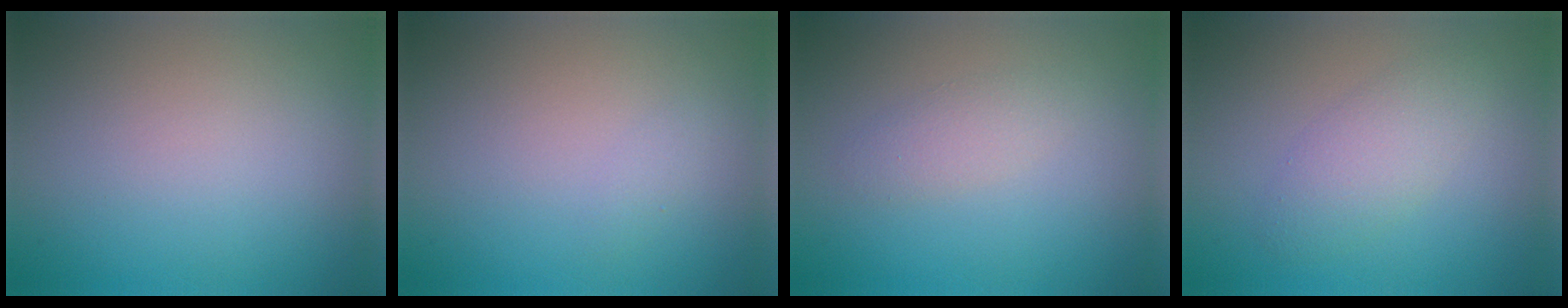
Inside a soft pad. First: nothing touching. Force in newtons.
{"total": 0.6, "press": 0.5, "slide": 0.1}
{"total": 1.6, "press": 1.6, "slide": 0.0}
{"total": 2.8, "press": 2.8, "slide": 0.2}